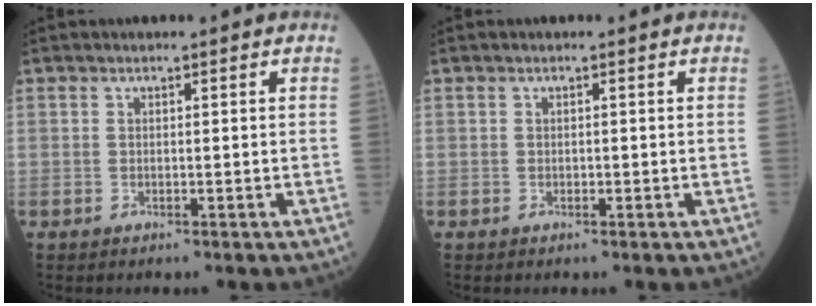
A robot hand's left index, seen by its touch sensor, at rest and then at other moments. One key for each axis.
{"total": 0.0}